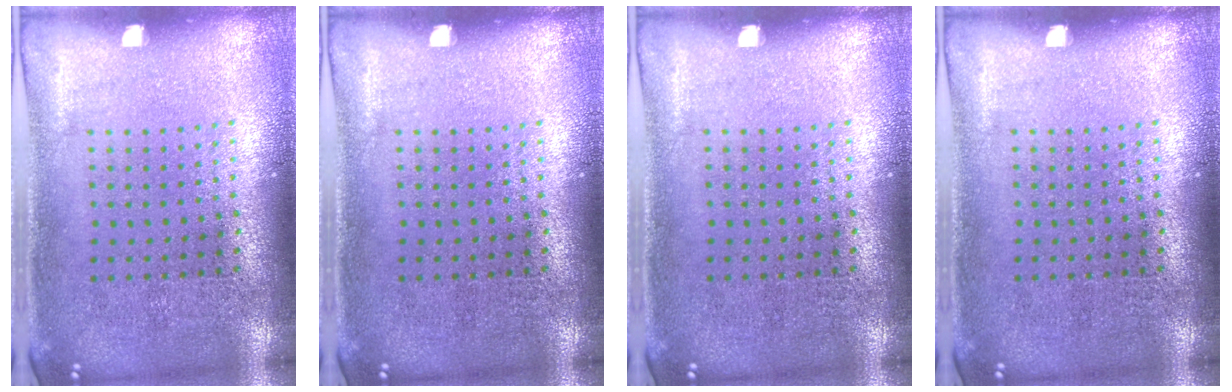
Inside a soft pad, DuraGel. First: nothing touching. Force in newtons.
{"total": 0.0}
{"total": 0.0}
{"total": 0.0}